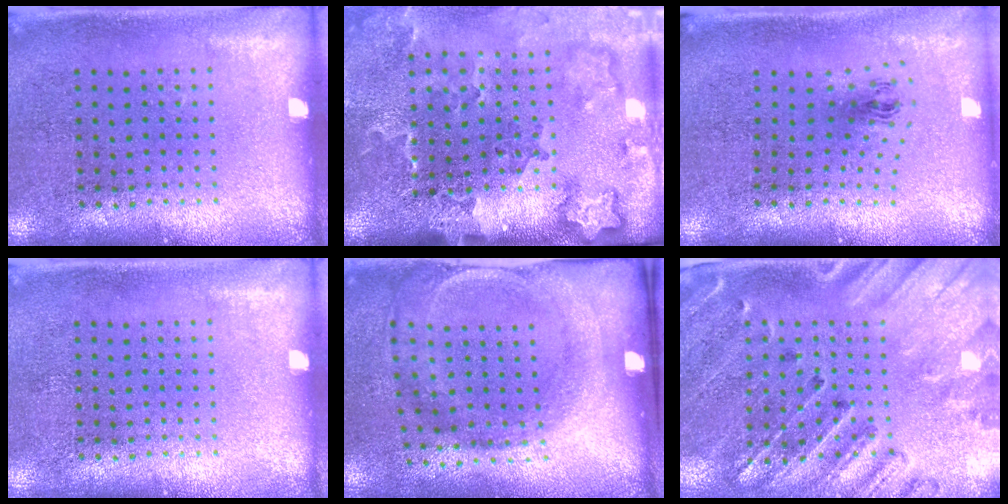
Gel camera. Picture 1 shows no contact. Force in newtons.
{"total": 3.5, "press": 2.5, "slide": 2.5}
{"total": 1.1, "press": 0.5, "slide": 1.0}
{"total": 0.0}
{"total": 1.9, "press": 1.2, "slide": 1.5}
{"total": 2.6, "press": 2.4, "slide": 0.9}